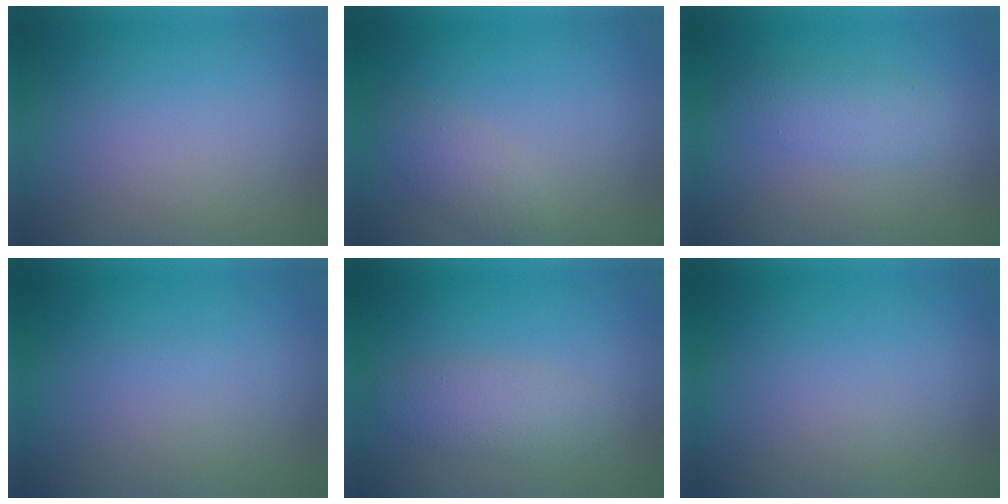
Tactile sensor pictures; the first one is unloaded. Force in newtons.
{"total": 2.0, "press": 2.0, "slide": 0.1}
{"total": 2.4, "press": 2.4, "slide": 0.0}
{"total": 0.0}
{"total": 2.8, "press": 2.8, "slide": 0.1}
{"total": 0.0}